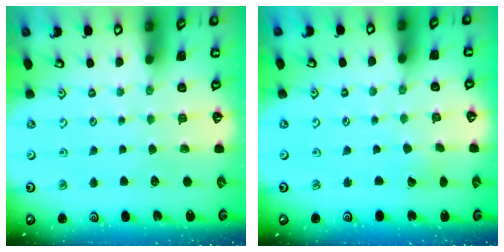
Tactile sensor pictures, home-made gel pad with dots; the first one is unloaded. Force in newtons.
{"total": 1.4, "press": 1.4, "slide": 0.1}